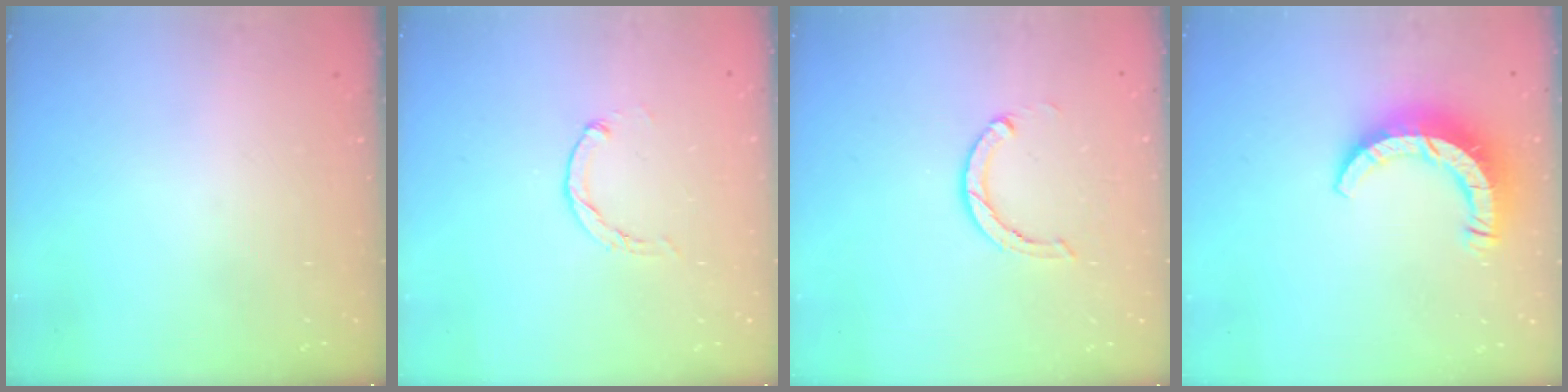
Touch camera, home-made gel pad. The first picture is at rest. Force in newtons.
{"total": 0.0}
{"total": 3.9, "press": 3.8, "slide": 0.4}
{"total": 9.6, "press": 9.6, "slide": 1.0}